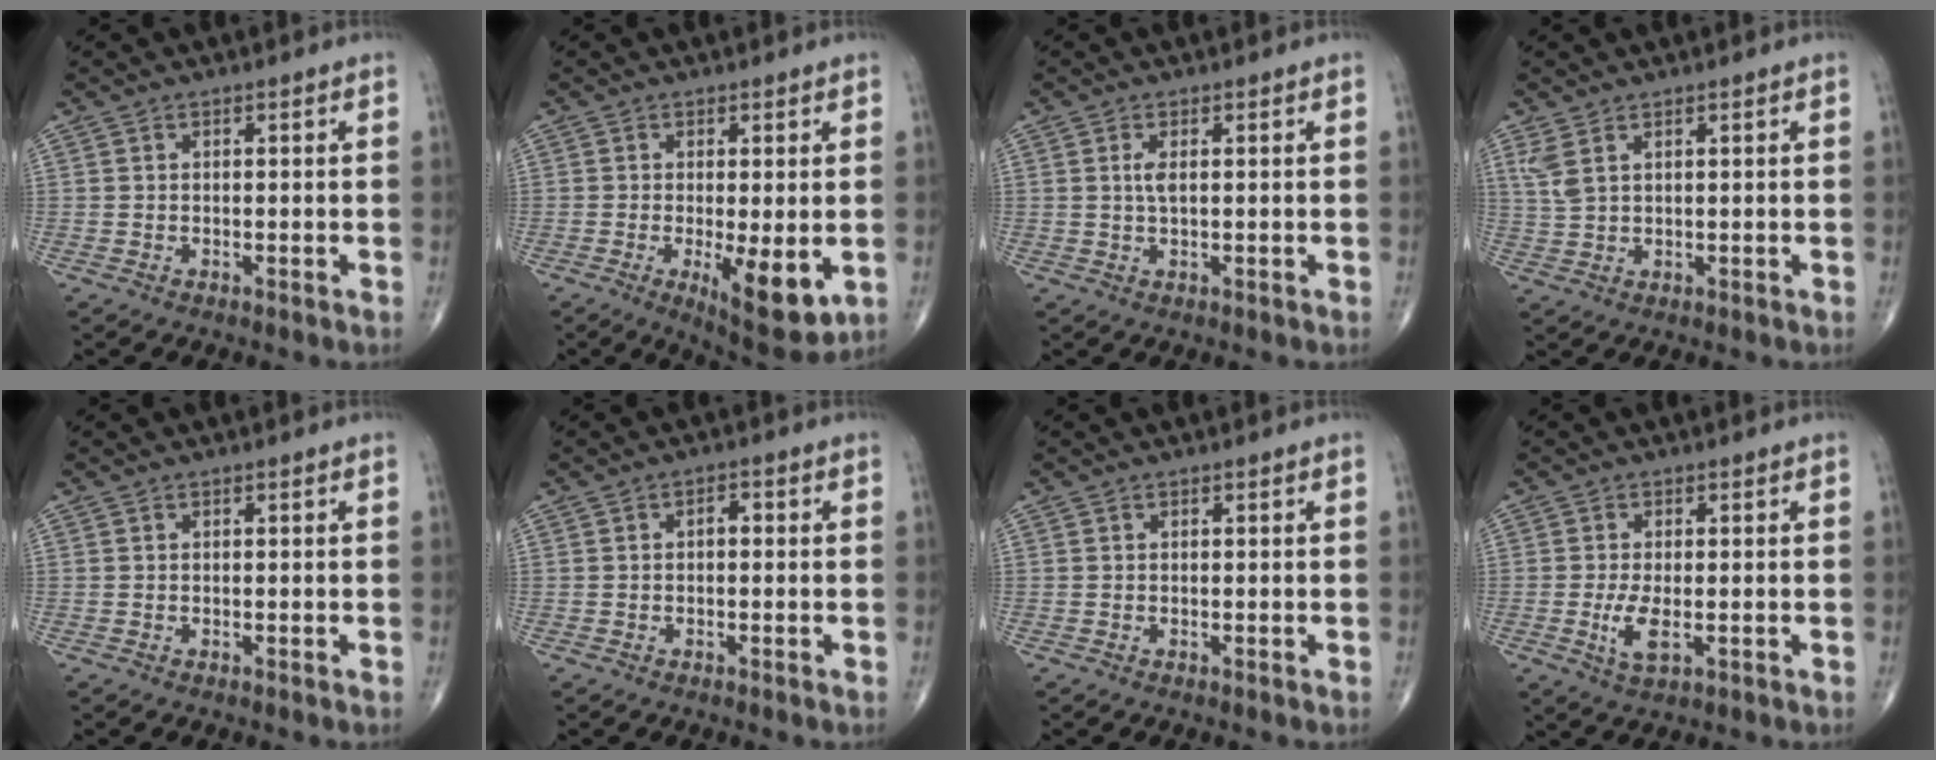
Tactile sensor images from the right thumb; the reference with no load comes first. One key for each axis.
{"total": 9.7, "fx": -2.2, "fy": 3.2, "fz": 8.9, "tx": -0.125, "ty": -0.025, "tz": -0.026}
{"total": 2.0, "fx": 0.4, "fy": 0.6, "fz": 1.9, "tx": -0.045, "ty": 0.000, "tz": 0.011}
{"total": 3.4, "fx": 1.8, "fy": 1.4, "fz": 2.6, "tx": -0.064, "ty": 0.003, "tz": 0.046}
{"total": 0.0}
{"total": 1.6, "fx": -0.1, "fy": 0.9, "fz": 1.3, "tx": -0.013, "ty": 0.007, "tz": -0.006}
{"total": 0.0}
{"total": 4.6, "fx": -1.0, "fy": 1.9, "fz": 4.1, "tx": -0.083, "ty": -0.010, "tz": -0.016}